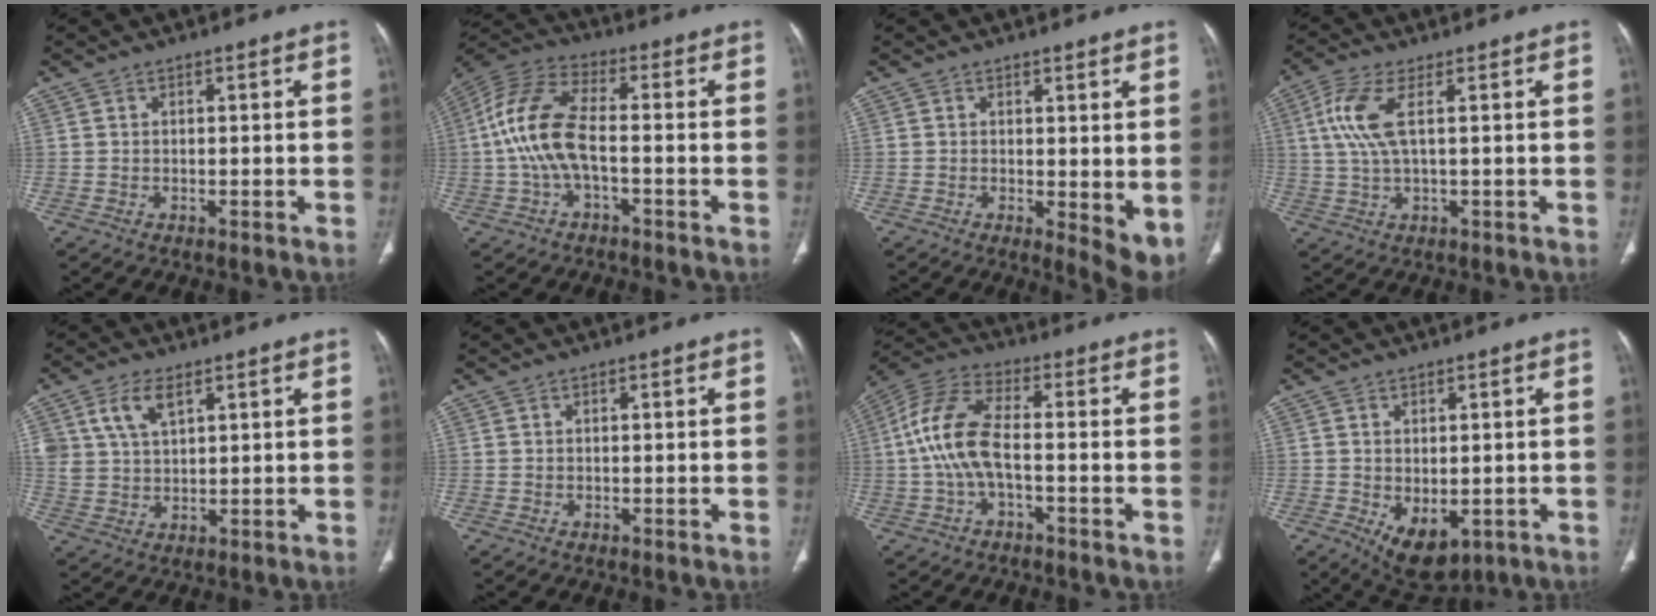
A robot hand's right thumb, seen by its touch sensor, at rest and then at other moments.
{"total": 11.9, "force": [-1.5, 5.3, 10.5], "torque": [-0.235, 0.035, -0.035]}
{"total": 5.7, "force": [0.6, 2.4, 5.2], "torque": [-0.064, -0.017, 0.012]}
{"total": 7.2, "force": [1.7, 2.2, 6.6], "torque": [-0.176, 0.008, 0.037]}
{"total": 6.7, "force": [3.4, 3.6, 4.5], "torque": [-0.084, -0.011, 0.072]}
{"total": 0.0}
{"total": 10.8, "force": [-1.4, 4.8, 9.6], "torque": [-0.215, 0.035, -0.033]}
{"total": 7.8, "force": [-2.0, 4.7, 5.9], "torque": [-0.080, -0.007, -0.009]}